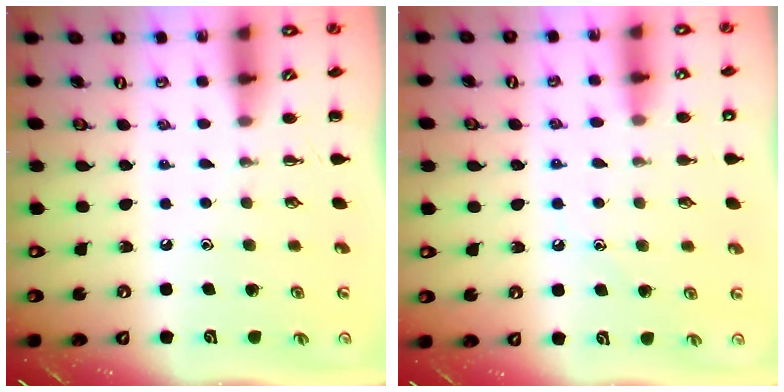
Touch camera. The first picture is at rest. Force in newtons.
{"total": 9.6, "press": 9.3, "slide": 2.5}